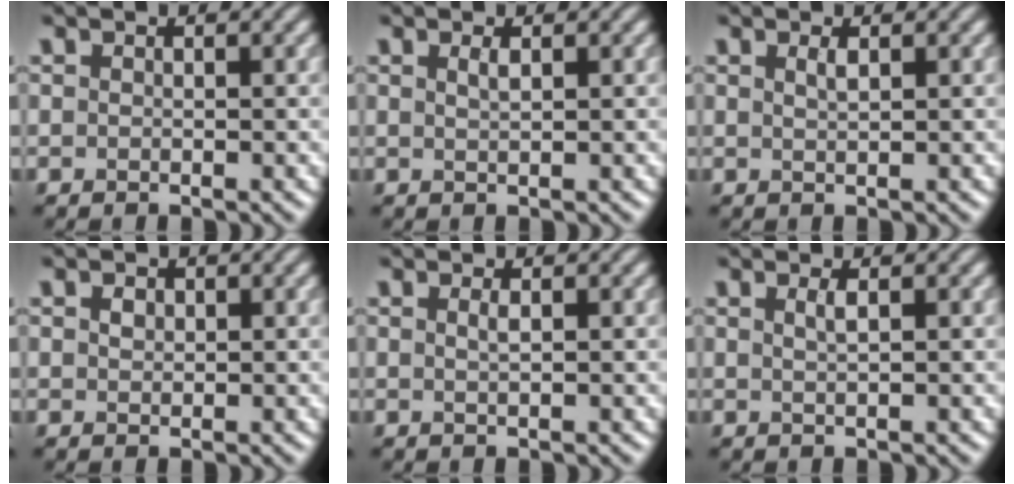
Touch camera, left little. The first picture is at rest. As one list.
[{"total": 0.9, "force": [0.5, 0.3, 0.8], "torque": [-0.012, 0.002, 0.008]}, {"total": 1.0, "force": [0.5, 0.3, 0.8], "torque": [-0.012, 0.002, 0.008]}, {"total": 0.9, "force": [0.4, 0.7, 0.5], "torque": [-0.011, 0.000, 0.006]}, {"total": 0.9, "force": [0.3, 0.3, 0.8], "torque": [-0.013, 0.004, 0.004]}, {"total": 1.2, "force": [0.5, 0.4, 1.1], "torque": [-0.015, 0.003, 0.006]}]